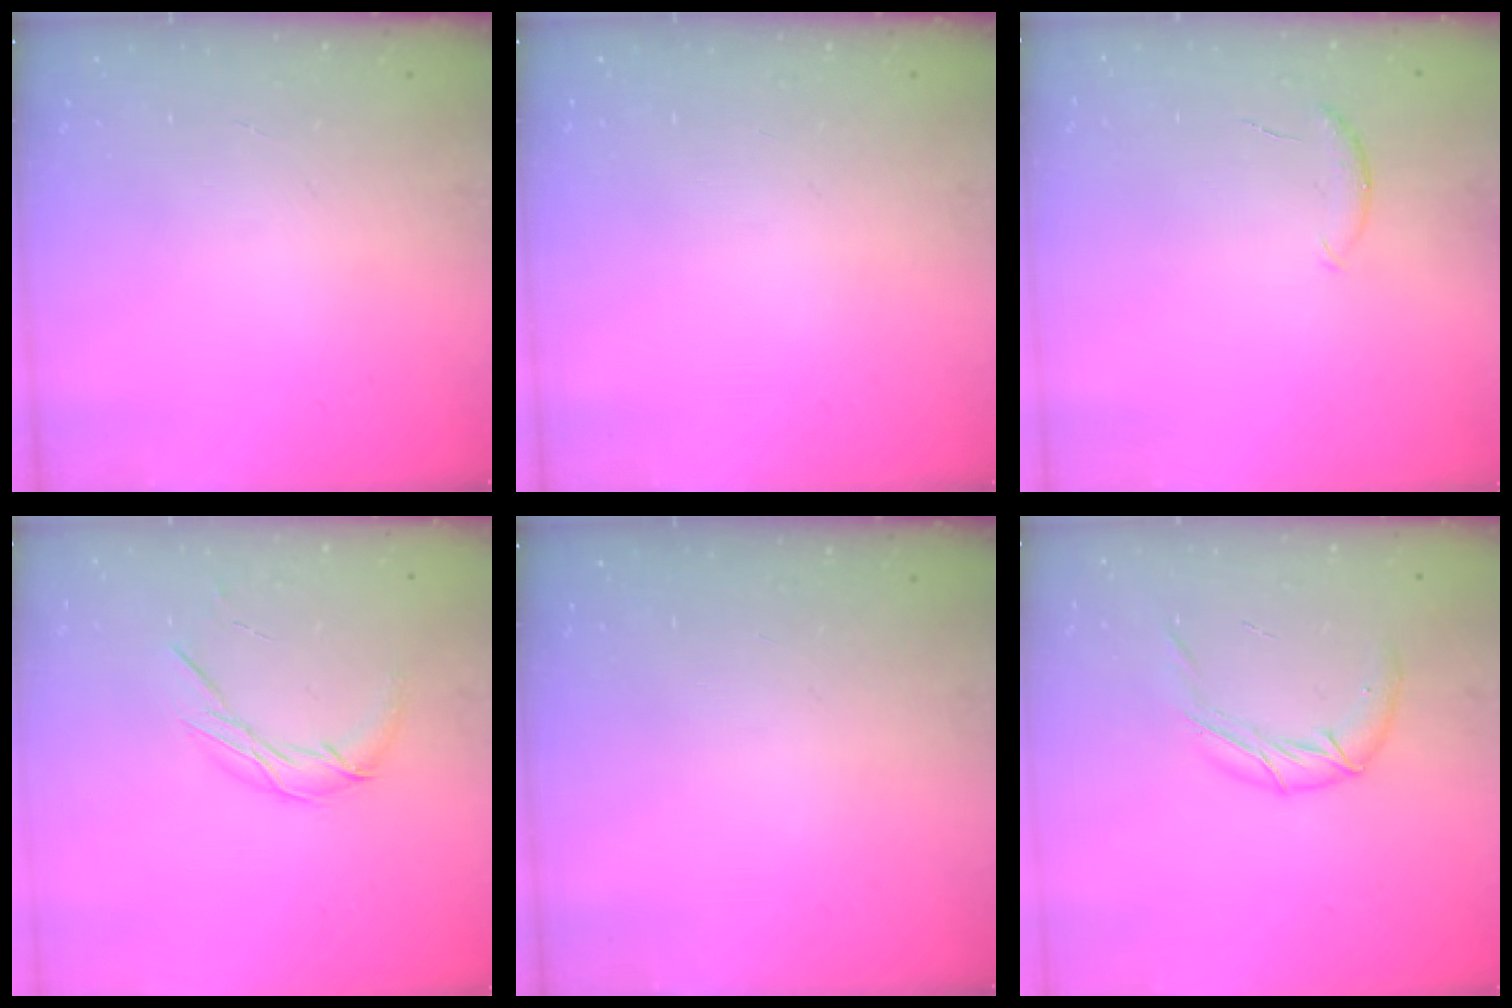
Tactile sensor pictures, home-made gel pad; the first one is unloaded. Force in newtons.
{"total": 0.0}
{"total": 6.2, "press": 6.1, "slide": 0.9}
{"total": 7.9, "press": 7.9, "slide": 0.2}
{"total": 0.0}
{"total": 9.5, "press": 9.4, "slide": 1.1}